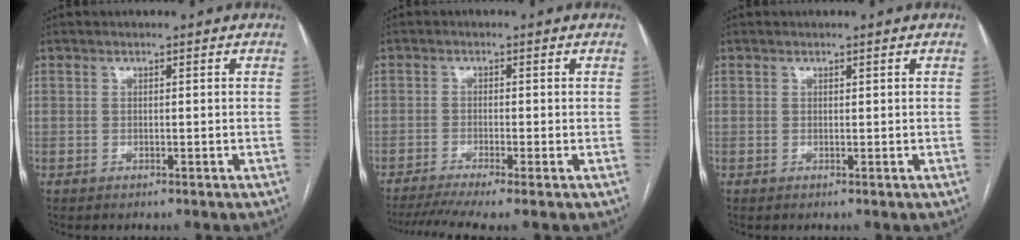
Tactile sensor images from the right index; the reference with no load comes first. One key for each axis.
{"total": 6.9, "fx": -5.2, "fy": 0.0, "fz": 4.6, "tx": -0.078, "ty": -0.009, "tz": -0.087}
{"total": 0.0}